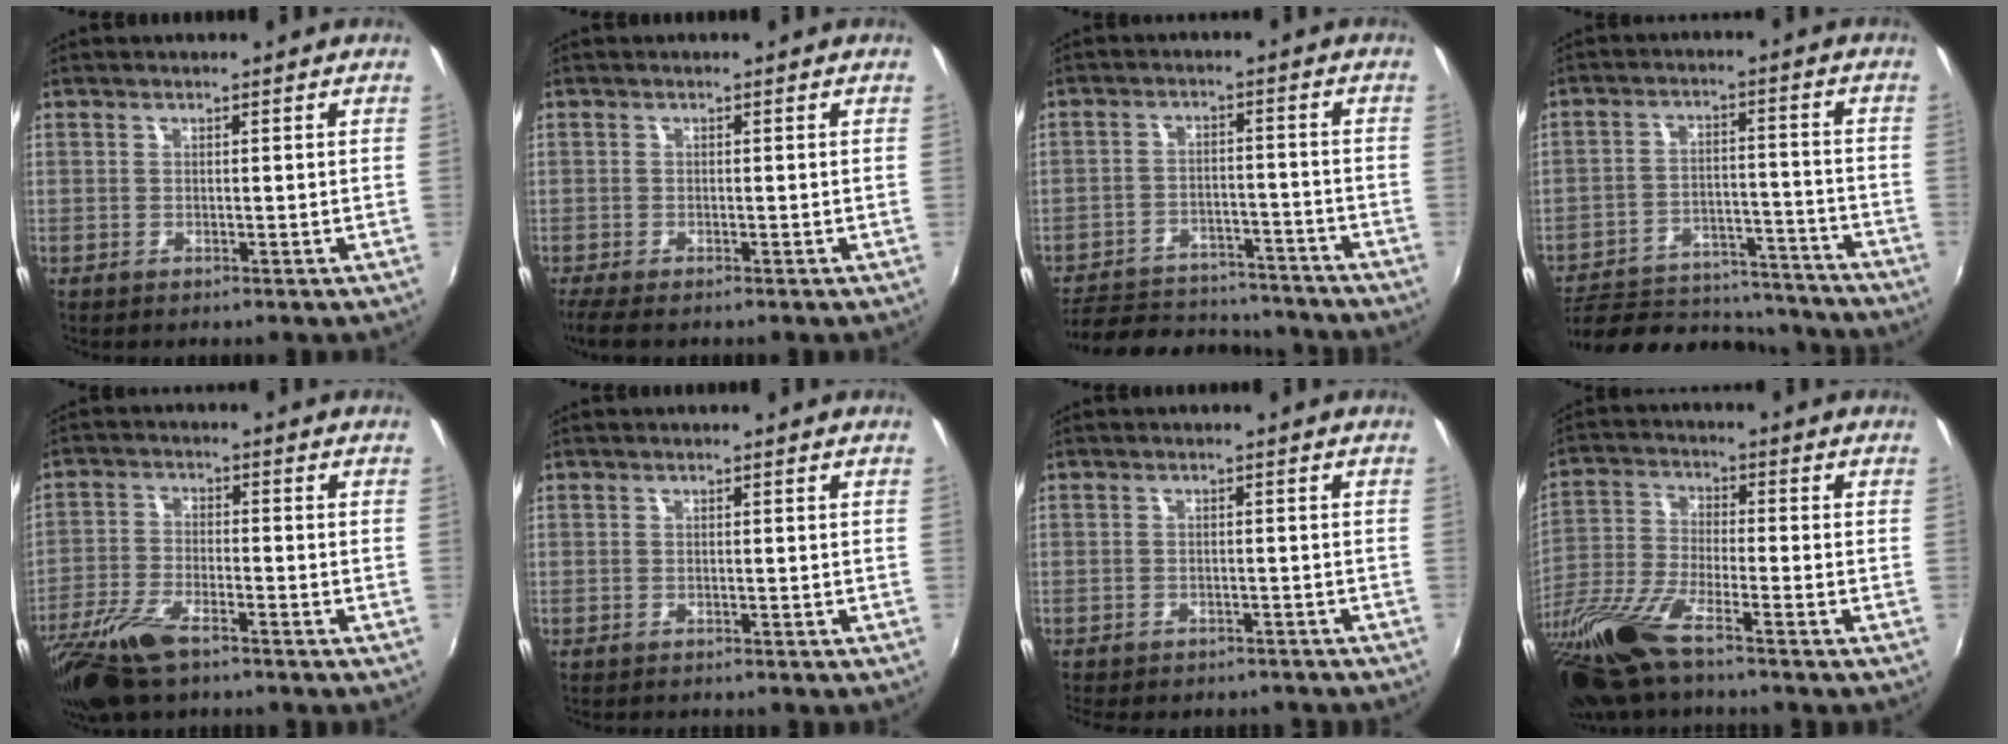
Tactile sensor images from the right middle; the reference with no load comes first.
{"total": 3.4, "force": [-2.5, 0.9, 2.1], "torque": [-0.046, -0.018, -0.045]}
{"total": 18.4, "force": [-15.5, 7.4, 6.5], "torque": [-0.152, 0.015, -0.203]}
{"total": 20.6, "force": [-17.8, 7.8, 6.6], "torque": [-0.135, 0.021, -0.230]}
{"total": 12.0, "force": [-8.7, 3.9, 7.3], "torque": [-0.173, -0.032, -0.173]}
{"total": 1.2, "force": [-1.1, 0.4, 0.2], "torque": [-0.008, -0.006, -0.017]}
{"total": 8.5, "force": [-7.3, 3.1, 3.0], "torque": [-0.072, -0.019, -0.102]}
{"total": 17.8, "force": [-13.1, 3.6, 11.6], "torque": [-0.255, -0.047, -0.255]}